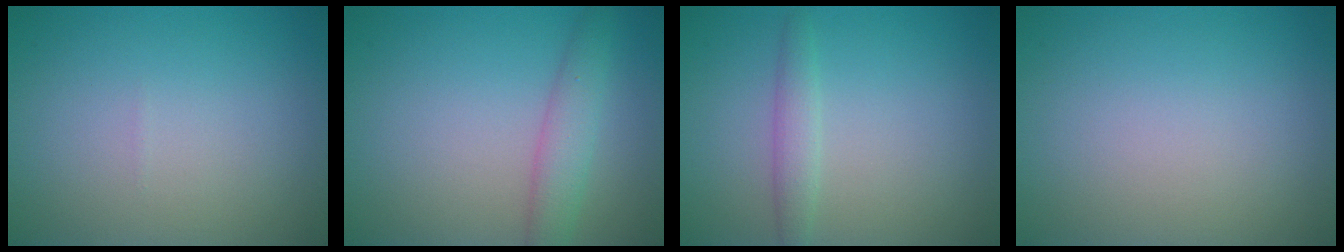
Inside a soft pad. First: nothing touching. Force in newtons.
{"total": 2.7, "press": 2.7, "slide": 0.1}
{"total": 1.7, "press": 1.7, "slide": 0.0}
{"total": 0.0}